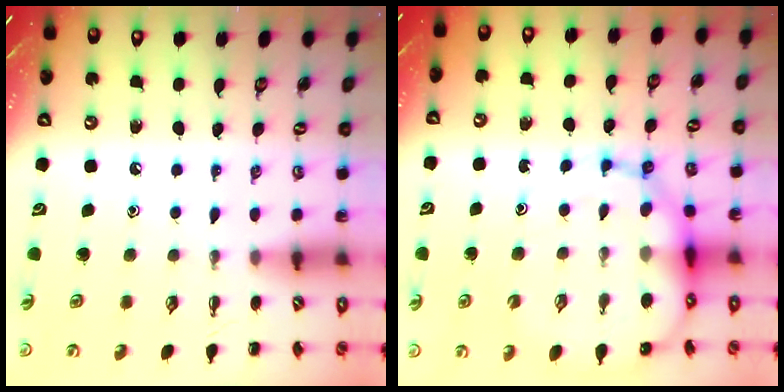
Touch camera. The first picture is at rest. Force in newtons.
{"total": 13.6, "press": 13.1, "slide": 3.5}